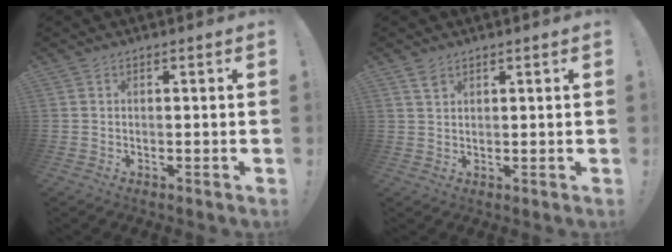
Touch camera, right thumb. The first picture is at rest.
{"total": 2.6, "force": [1.9, 1.1, 1.4], "torque": [-0.013, -0.012, 0.034]}